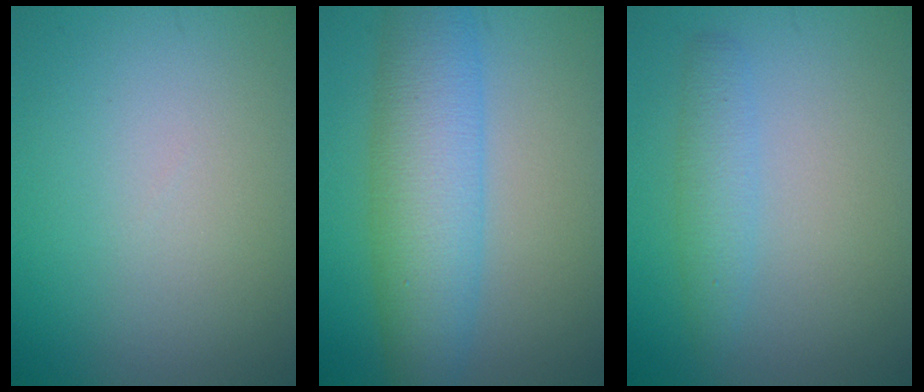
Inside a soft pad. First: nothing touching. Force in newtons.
{"total": 7.3, "press": 7.3, "slide": 0.1}
{"total": 2.2, "press": 2.2, "slide": 0.2}